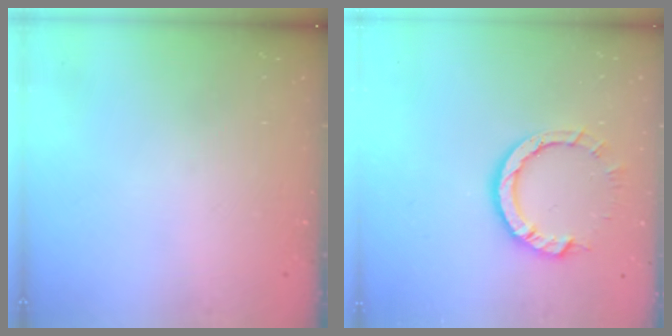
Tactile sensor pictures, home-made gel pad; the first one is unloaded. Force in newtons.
{"total": 9.3, "press": 9.3, "slide": 1.0}